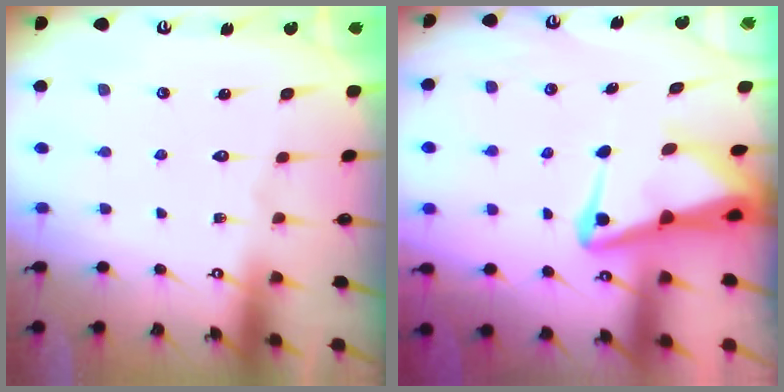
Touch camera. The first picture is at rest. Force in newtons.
{"total": 5.3, "press": 5.2, "slide": 0.9}